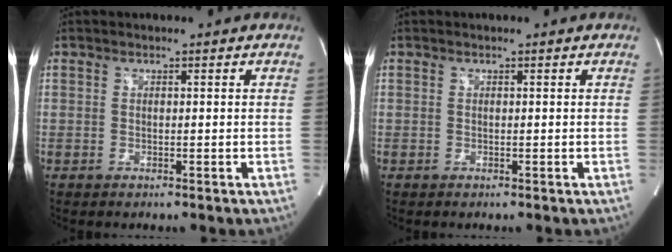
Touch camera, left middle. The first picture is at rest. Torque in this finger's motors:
{"motor_torque": [0.00, 0.00, 0.05, -0.01]}